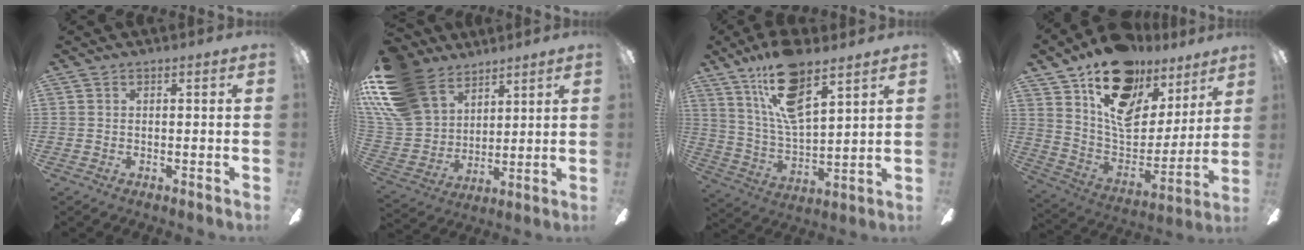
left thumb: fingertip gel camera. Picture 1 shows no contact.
{"total": 20.0, "force": [12.1, 13.0, 9.1], "torque": [-0.226, -0.052, 0.232]}
{"total": 16.6, "force": [10.8, 5.7, 11.2], "torque": [-0.222, -0.036, 0.188]}
{"total": 20.1, "force": [12.4, 11.8, 10.5], "torque": [-0.157, -0.080, 0.219]}